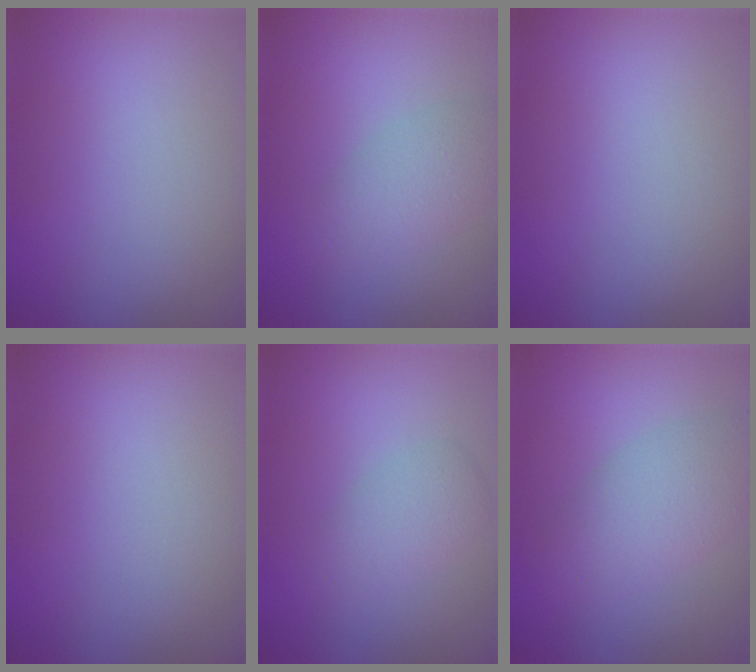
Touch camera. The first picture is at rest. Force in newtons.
{"total": 3.1, "press": 3.1, "slide": 0.1}
{"total": 0.0}
{"total": 0.0}
{"total": 2.5, "press": 2.5, "slide": 0.1}
{"total": 4.4, "press": 4.3, "slide": 0.4}